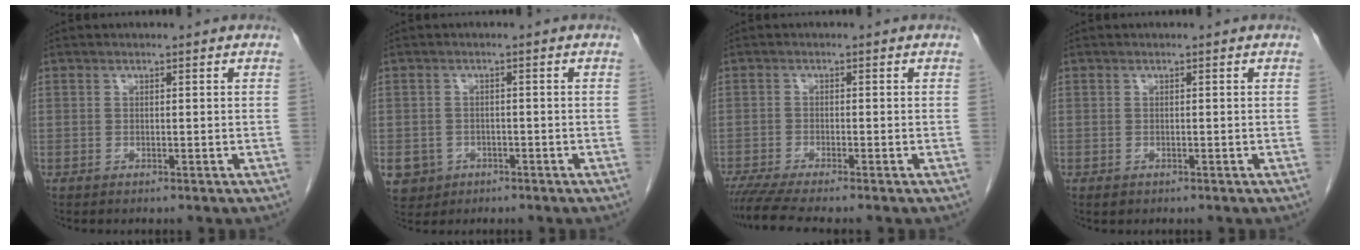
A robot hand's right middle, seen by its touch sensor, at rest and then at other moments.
{"total": 6.2, "force": [-2.8, 5.4, 1.4], "torque": [-0.035, 0.003, -0.039]}
{"total": 5.2, "force": [-4.5, -0.5, 2.6], "torque": [-0.042, -0.016, -0.079]}
{"total": 0.6, "force": [-0.3, 0.5, 0.3], "torque": [-0.006, 0.001, -0.003]}